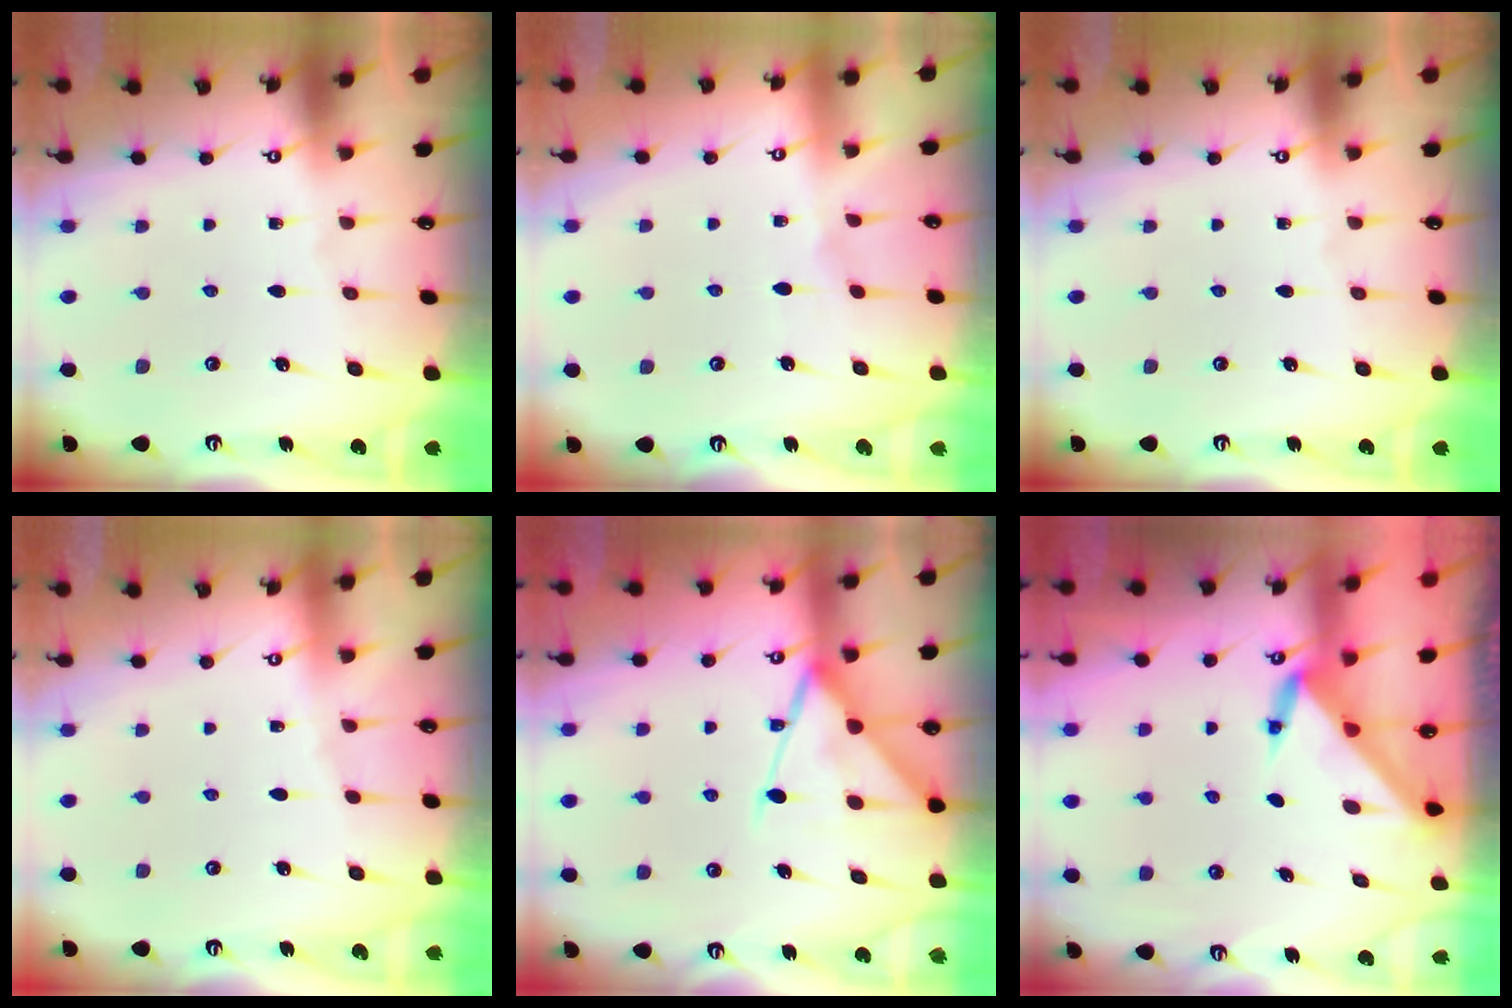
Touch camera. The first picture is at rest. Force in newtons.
{"total": 2.8, "press": 2.8, "slide": 0.5}
{"total": 0.0}
{"total": 2.4, "press": 2.4, "slide": 0.4}
{"total": 13.5, "press": 13.5, "slide": 1.2}
{"total": 3.2, "press": 3.2, "slide": 0.2}